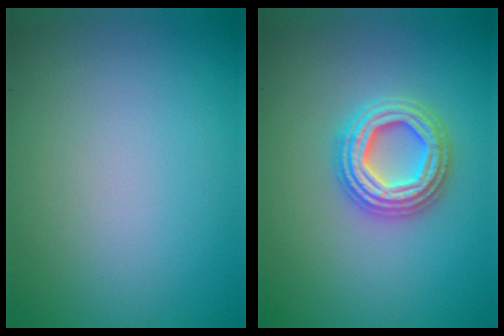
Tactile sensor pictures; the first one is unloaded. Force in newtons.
{"total": 4.7, "press": 4.6, "slide": 0.7}